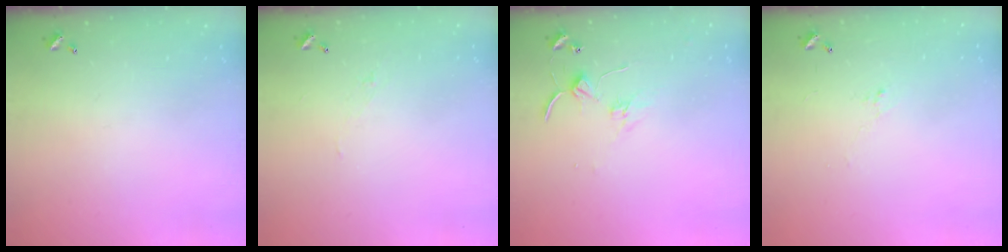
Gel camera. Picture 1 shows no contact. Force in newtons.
{"total": 2.0, "press": 1.9, "slide": 0.5}
{"total": 1.4, "press": 1.3, "slide": 0.2}
{"total": 0.6, "press": 0.3, "slide": 0.5}